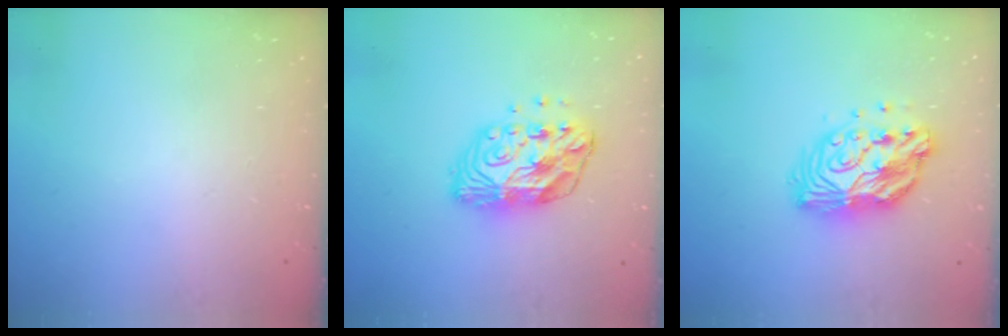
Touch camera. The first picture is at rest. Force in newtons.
{"total": 12.5, "press": 12.5, "slide": 0.9}
{"total": 12.8, "press": 12.8, "slide": 0.9}